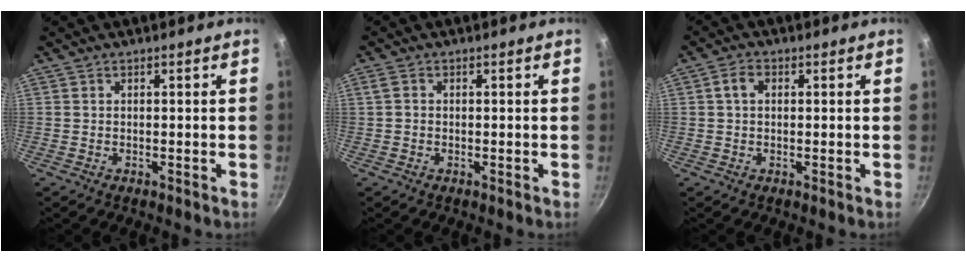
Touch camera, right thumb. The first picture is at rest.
{"total": 1.0, "force": [-0.2, 0.9, 0.5], "torque": [-0.009, 0.004, -0.005]}
{"total": 2.9, "force": [0.6, 2.1, 2.0], "torque": [-0.035, 0.008, 0.006]}